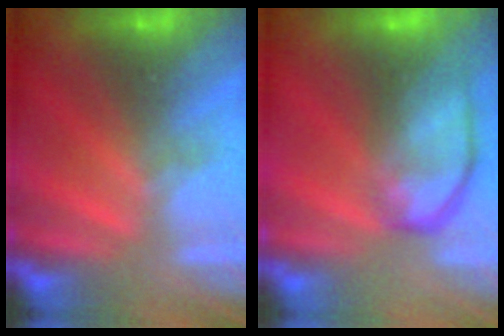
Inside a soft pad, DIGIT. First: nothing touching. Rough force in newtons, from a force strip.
{"total": 5.8}